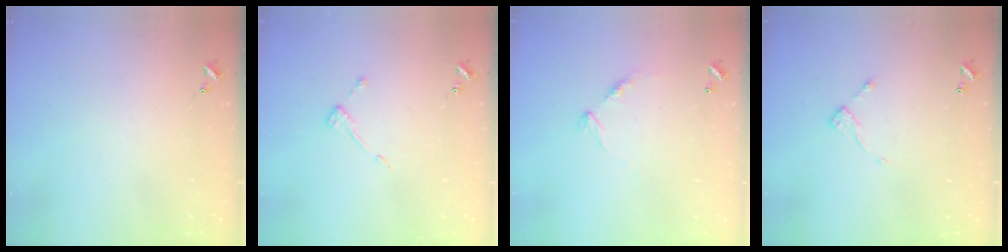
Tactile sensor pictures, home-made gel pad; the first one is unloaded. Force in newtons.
{"total": 4.7, "press": 4.7, "slide": 0.6}
{"total": 8.8, "press": 8.8, "slide": 0.7}
{"total": 6.4, "press": 6.4, "slide": 0.4}